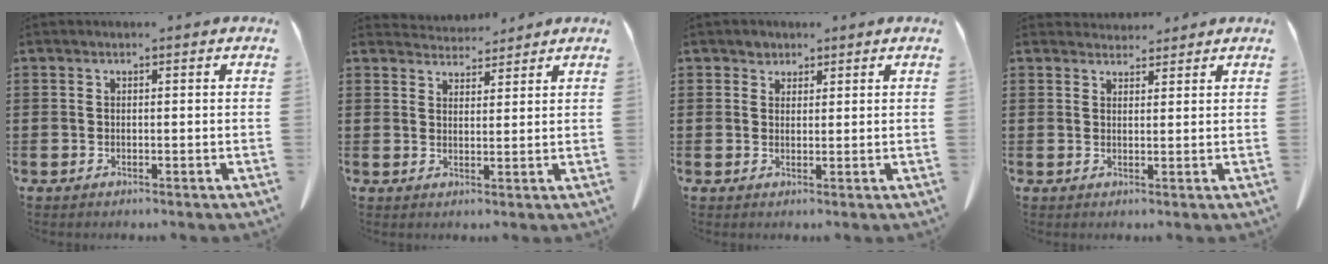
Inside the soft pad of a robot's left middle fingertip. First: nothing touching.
{"total": 3.8, "force": [3.8, 0.7, 0.4], "torque": [-0.009, -0.015, 0.070]}
{"total": 1.7, "force": [1.3, 1.0, 0.1], "torque": [0.001, 0.002, 0.024]}
{"total": 2.5, "force": [2.4, 0.6, 0.0], "torque": [0.001, -0.008, 0.044]}